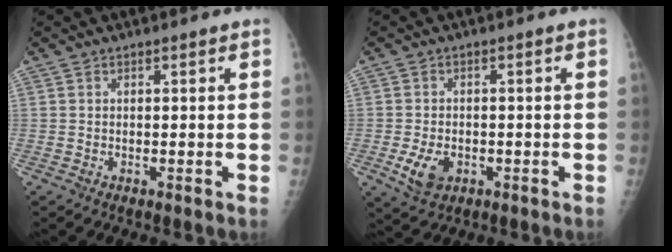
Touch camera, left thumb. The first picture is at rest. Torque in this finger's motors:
{"motor_torque": [-0.34, 0.64, 0.59, 0.17, 0.05]}